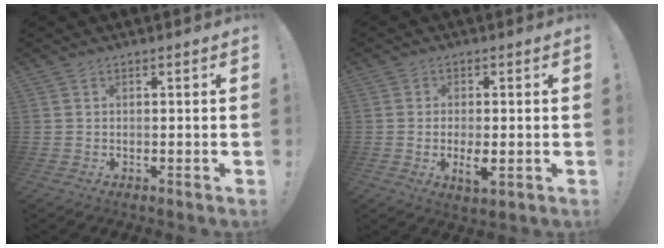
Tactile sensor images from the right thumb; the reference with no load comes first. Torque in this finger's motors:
{"motor_torque": [0.21, 0.09, 0.16, -0.02, 0.04]}